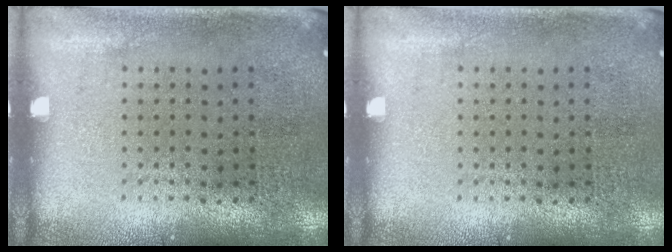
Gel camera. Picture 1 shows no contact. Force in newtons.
{"total": 0.0}